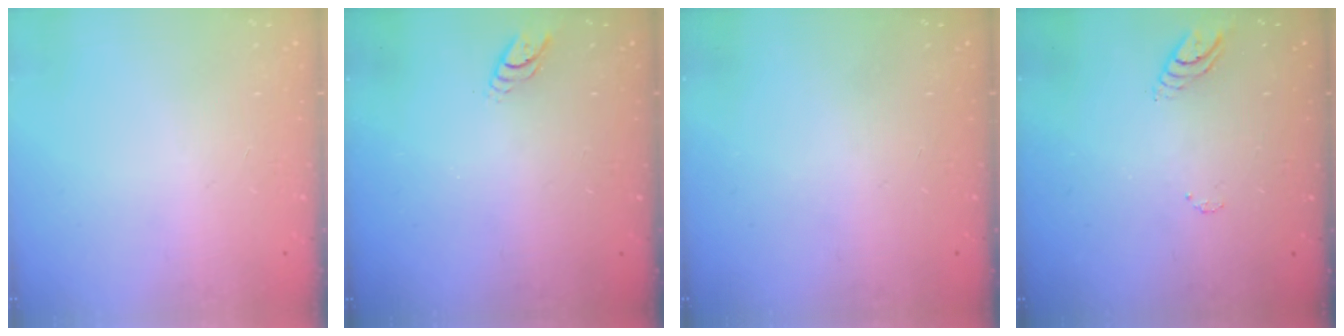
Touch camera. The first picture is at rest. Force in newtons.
{"total": 3.7, "press": 3.6, "slide": 0.5}
{"total": 0.0}
{"total": 3.7, "press": 3.7, "slide": 0.3}